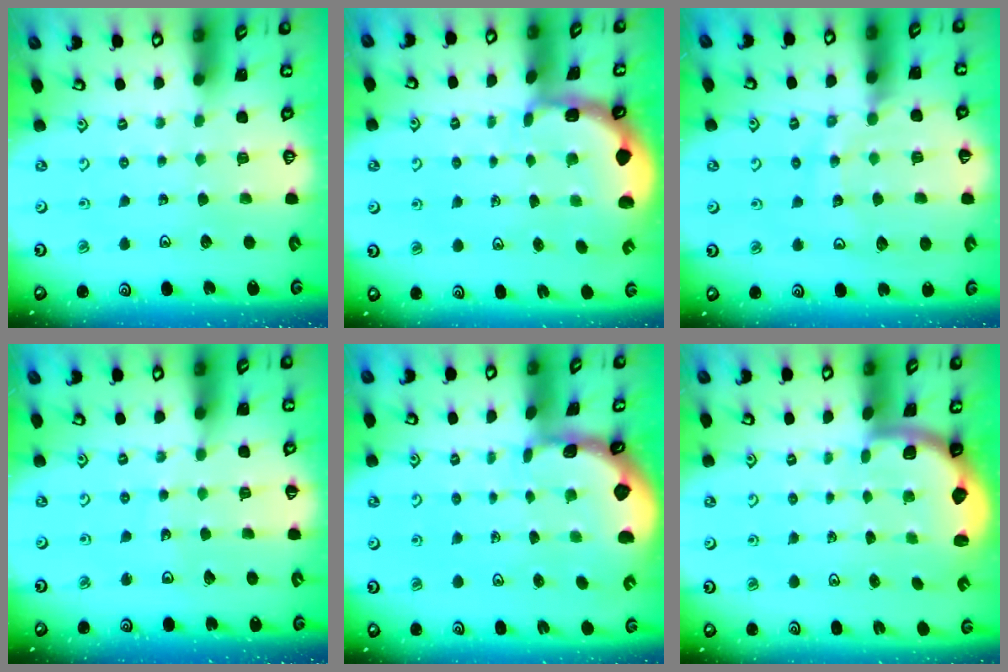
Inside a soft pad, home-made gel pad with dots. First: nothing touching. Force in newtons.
{"total": 1.5, "press": 1.2, "slide": 0.7}
{"total": 12.6, "press": 12.5, "slide": 1.5}
{"total": 2.9, "press": 2.9, "slide": 0.3}
{"total": 1.0, "press": 1.0, "slide": 0.1}
{"total": 2.0, "press": 2.0, "slide": 0.5}